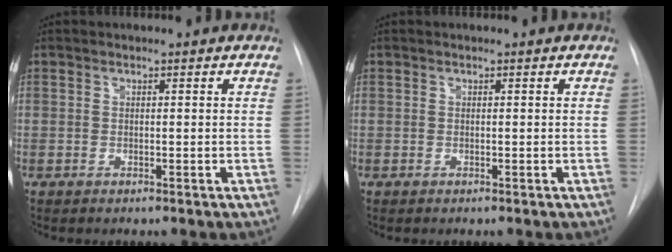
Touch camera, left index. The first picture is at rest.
{"total": 0.0}